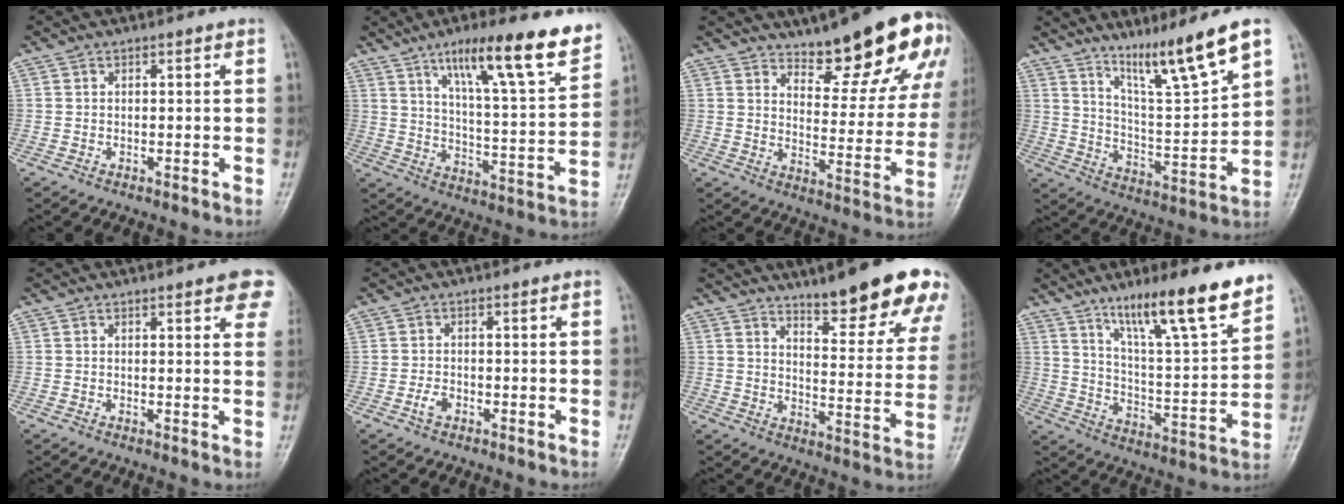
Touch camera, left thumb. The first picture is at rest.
{"total": 19.0, "force": [12.0, 3.2, 14.4], "torque": [-0.193, -0.054, 0.189]}
{"total": 18.6, "force": [12.9, 5.8, 12.1], "torque": [-0.117, -0.089, 0.177]}
{"total": 13.5, "force": [9.4, 0.3, 9.7], "torque": [-0.159, -0.064, 0.170]}
{"total": 7.4, "force": [4.4, 2.1, 5.6], "torque": [-0.040, -0.008, 0.044]}
{"total": 1.7, "force": [-0.8, 1.1, 1.1], "torque": [-0.023, 0.006, -0.018]}
{"total": 20.3, "force": [14.5, 4.4, 13.5], "torque": [-0.139, -0.084, 0.191]}
{"total": 18.1, "force": [12.7, 2.6, 12.6], "torque": [-0.179, -0.072, 0.209]}